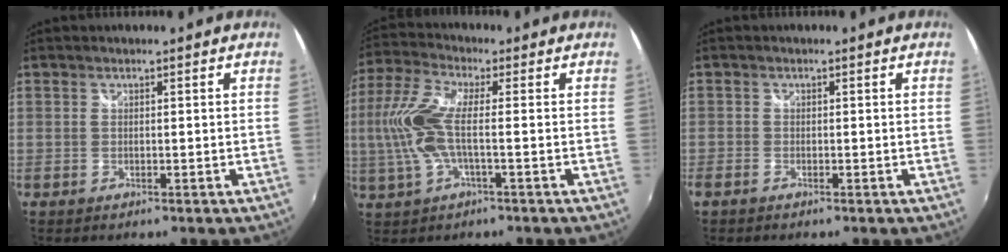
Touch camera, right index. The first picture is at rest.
{"total": 10.1, "force": [-1.0, 2.6, 9.8], "torque": [-0.216, 0.001, -0.018]}
{"total": 1.2, "force": [-0.9, 0.6, 0.4], "torque": [-0.010, -0.002, -0.022]}